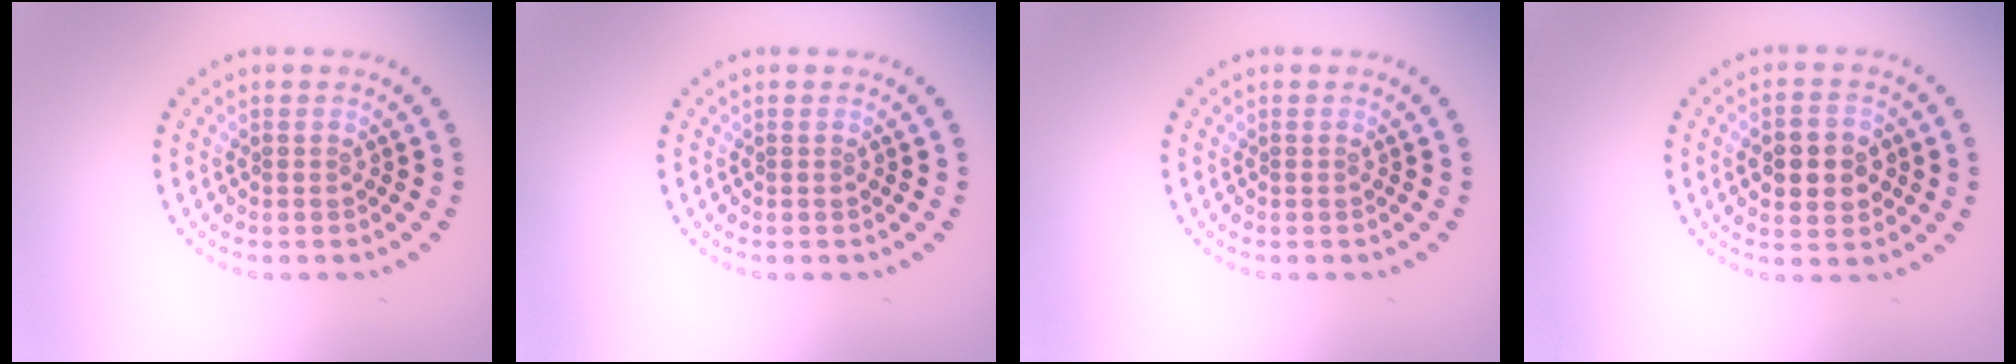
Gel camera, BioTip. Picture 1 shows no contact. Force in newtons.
{"total": 0.0}
{"total": 0.0}
{"total": 4.6, "press": 4.6, "slide": 0.3}